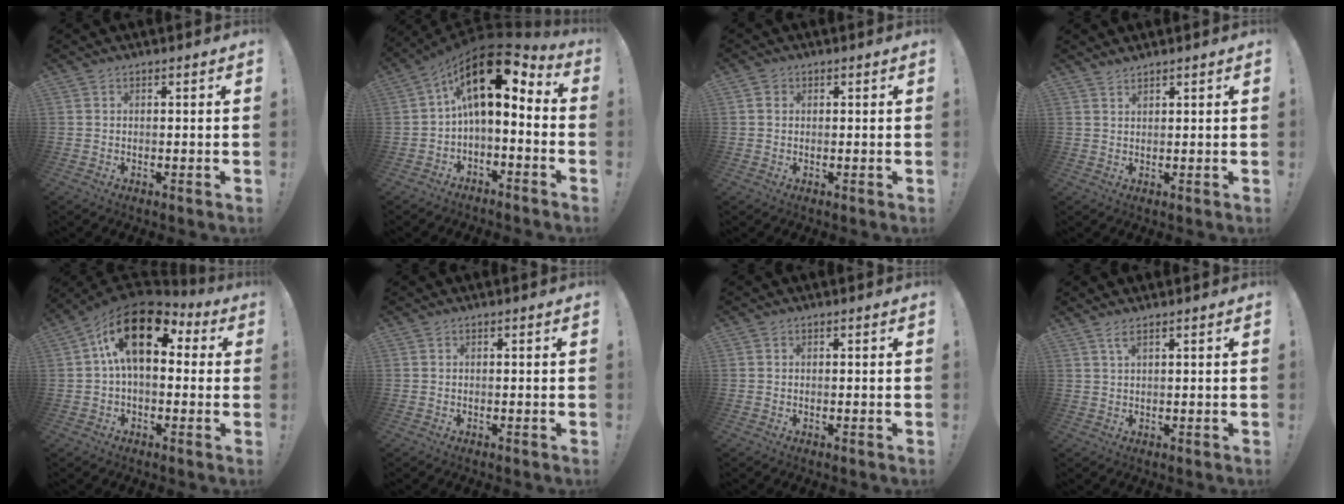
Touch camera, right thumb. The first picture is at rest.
{"total": 14.0, "force": [4.7, 5.8, 11.9], "torque": [-0.204, -0.027, 0.083]}
{"total": 1.4, "force": [0.4, 1.3, 0.4], "torque": [-0.004, 0.000, 0.008]}
{"total": 1.6, "force": [1.6, 0.1, 0.3], "torque": [-0.007, -0.010, 0.030]}
{"total": 17.3, "force": [5.8, 9.1, 13.6], "torque": [-0.237, -0.012, 0.104]}
{"total": 0.0}
{"total": 0.0}
{"total": 2.3, "force": [1.4, 0.4, 1.8], "torque": [-0.040, -0.001, 0.026]}